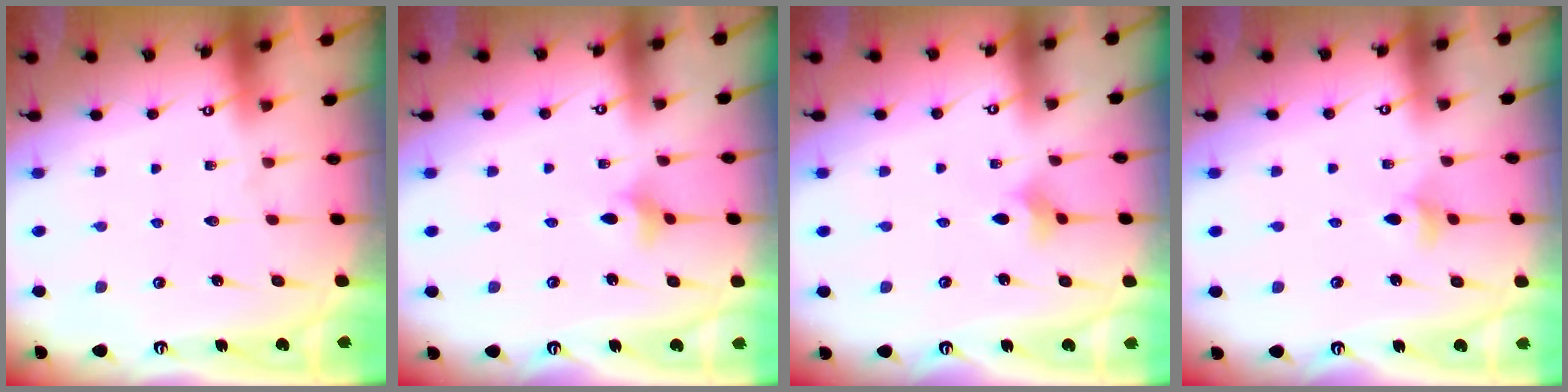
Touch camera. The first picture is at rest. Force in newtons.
{"total": 2.9, "press": 2.9, "slide": 0.6}
{"total": 3.0, "press": 2.9, "slide": 0.5}
{"total": 3.5, "press": 3.4, "slide": 0.9}